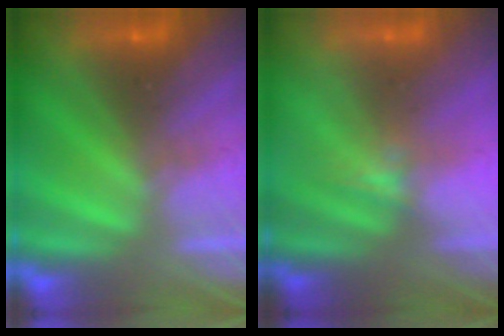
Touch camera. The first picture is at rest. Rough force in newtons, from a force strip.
{"total": 1.8}